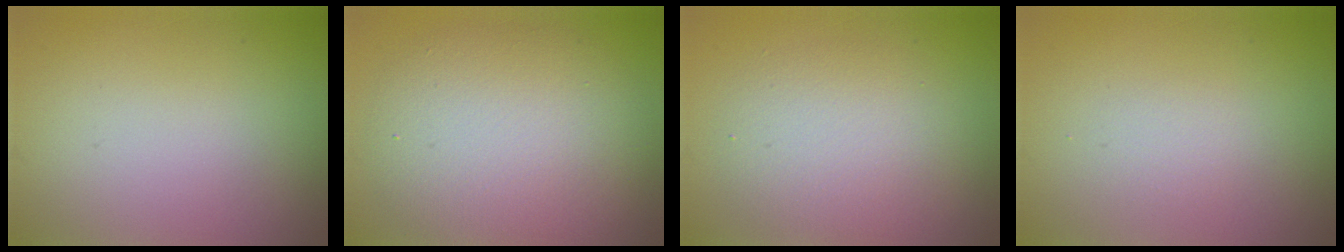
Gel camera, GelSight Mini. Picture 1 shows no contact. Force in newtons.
{"total": 8.1, "press": 8.1, "slide": 0.3}
{"total": 4.2, "press": 4.2, "slide": 0.0}
{"total": 0.9, "press": 0.9, "slide": 0.0}